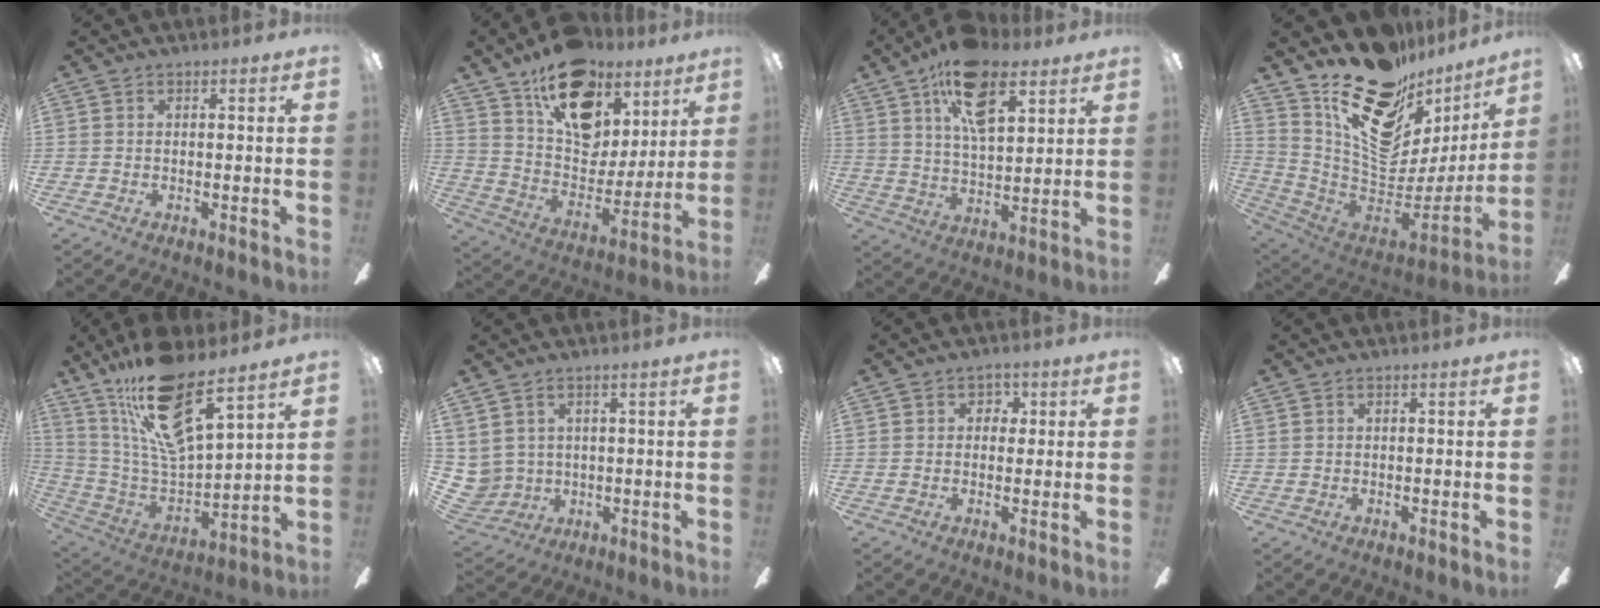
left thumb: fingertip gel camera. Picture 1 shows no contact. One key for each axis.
{"total": 20.0, "fx": 12.6, "fy": 12.0, "fz": 9.9, "tx": -0.153, "ty": -0.073, "tz": 0.228}
{"total": 15.7, "fx": 9.2, "fy": 7.4, "fz": 10.3, "tx": -0.167, "ty": -0.025, "tz": 0.159}
{"total": 23.5, "fx": 15.6, "fy": 12.0, "fz": 12.8, "tx": -0.199, "ty": -0.110, "tz": 0.289}
{"total": 20.6, "fx": 14.0, "fy": 6.4, "fz": 13.7, "tx": -0.255, "ty": -0.083, "tz": 0.242}
{"total": 5.0, "fx": 2.3, "fy": 4.4, "fz": 0.5, "tx": -0.045, "ty": -0.013, "tz": 0.047}
{"total": 2.8, "fx": 0.5, "fy": 2.4, "fz": 1.3, "tx": -0.004, "ty": 0.002, "tz": 0.002}
{"total": 0.0}